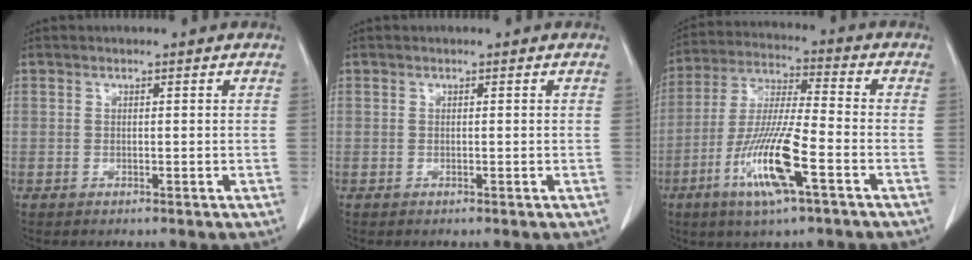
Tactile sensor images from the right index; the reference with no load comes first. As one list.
[{"total": 0.0}, {"total": 13.5, "force": [-5.7, 1.0, 12.3], "torque": [-0.249, -0.016, -0.107]}]